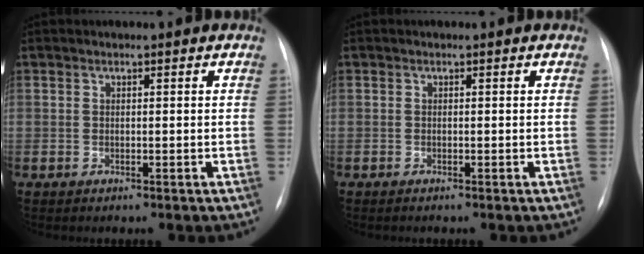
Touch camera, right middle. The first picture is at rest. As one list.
[{"total": 0.0}]